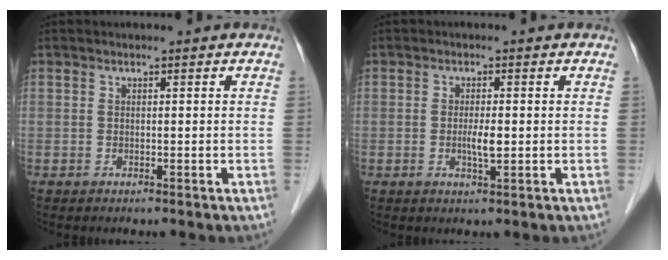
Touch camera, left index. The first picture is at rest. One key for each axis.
{"total": 2.5, "fx": -0.3, "fy": 0.4, "fz": 2.4, "tx": -0.049, "ty": -0.002, "tz": -0.004}